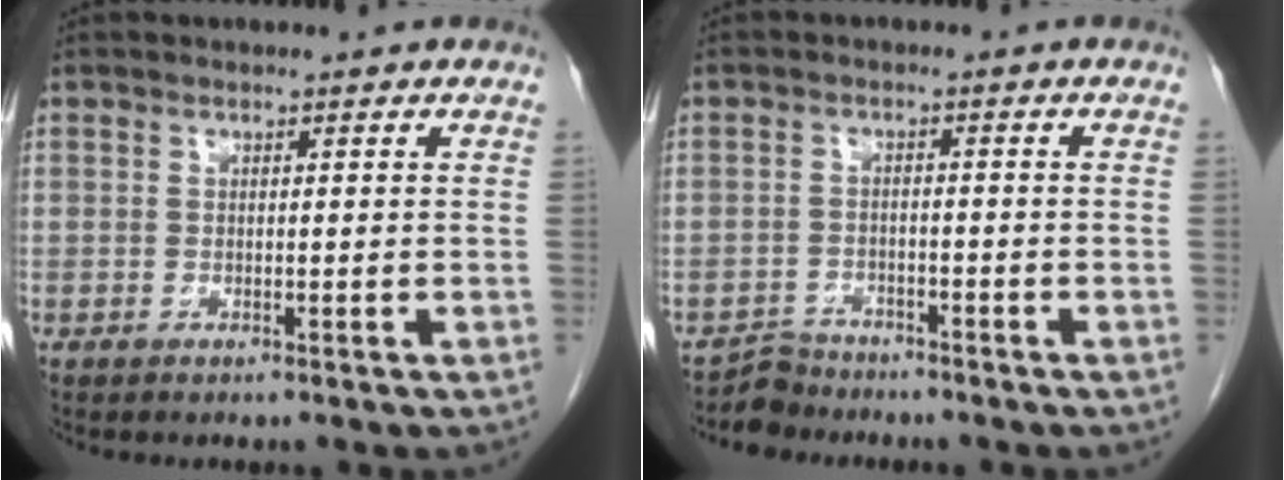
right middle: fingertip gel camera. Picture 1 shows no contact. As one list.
[{"total": 3.1, "force": [-2.7, 1.0, -1.0], "torque": [0.020, -0.001, -0.050]}]